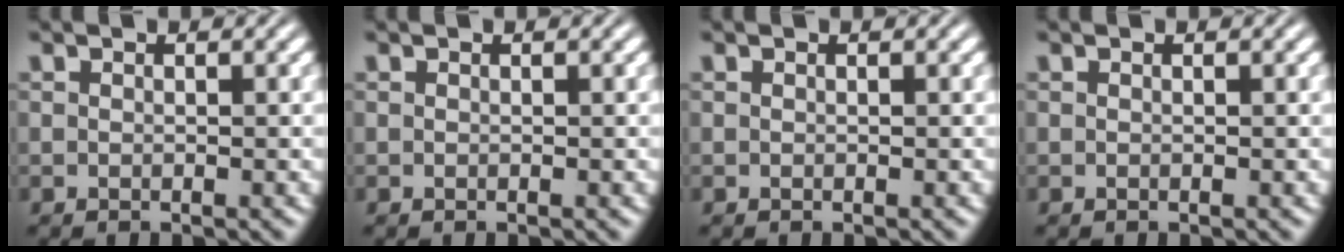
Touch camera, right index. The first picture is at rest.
{"total": 0.0}
{"total": 0.0}
{"total": 0.0}